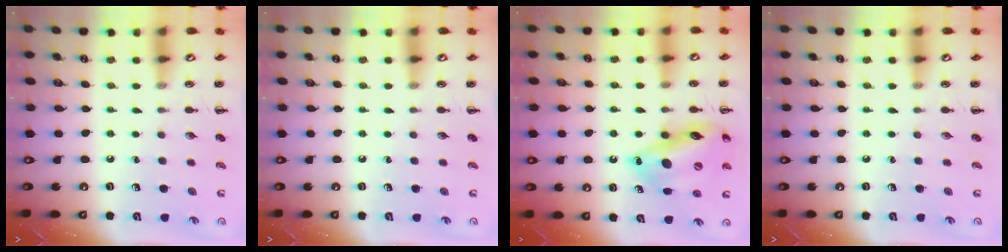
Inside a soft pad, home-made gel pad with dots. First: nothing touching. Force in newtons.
{"total": 0.0}
{"total": 17.3, "press": 17.1, "slide": 2.7}
{"total": 0.0}